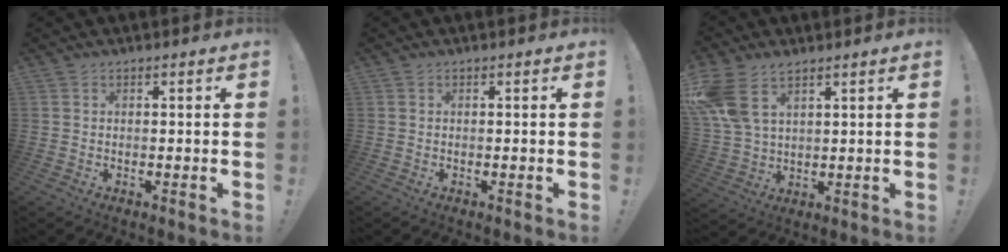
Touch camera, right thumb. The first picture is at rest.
{"total": 0.0}
{"total": 10.1, "force": [5.8, 5.6, 6.0], "torque": [-0.120, -0.021, 0.118]}